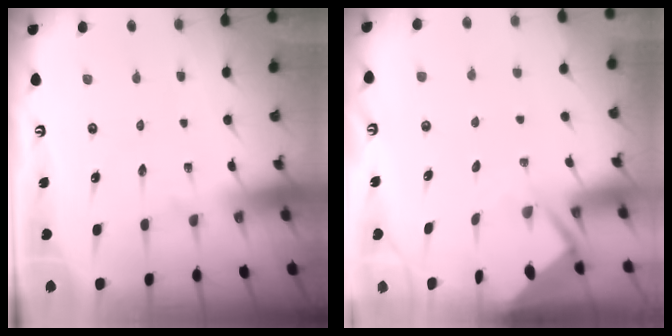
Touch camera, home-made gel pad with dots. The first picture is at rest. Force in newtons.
{"total": 3.9, "press": 3.8, "slide": 0.3}